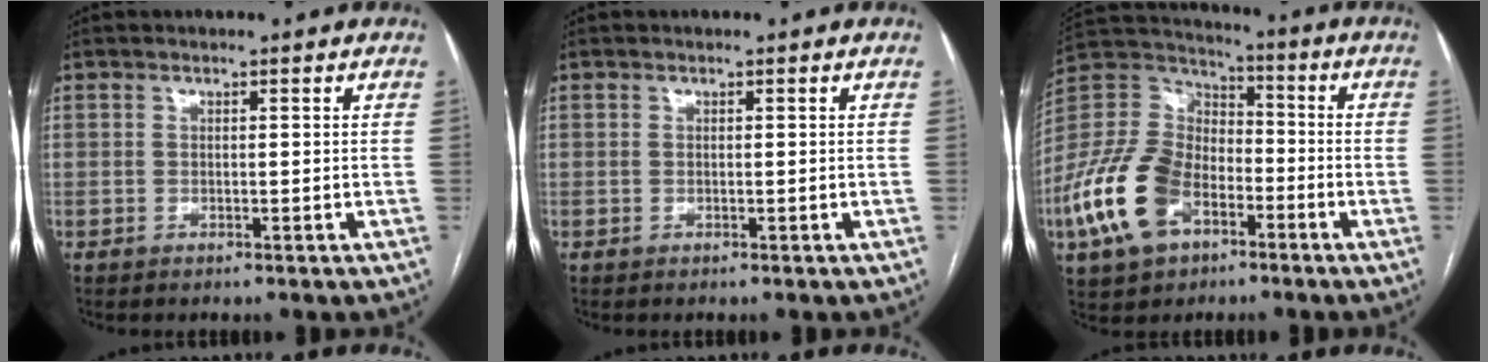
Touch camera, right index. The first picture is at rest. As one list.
[{"total": 0.0}, {"total": 16.6, "force": [-7.0, 10.2, 11.0], "torque": [-0.251, 0.012, -0.134]}]